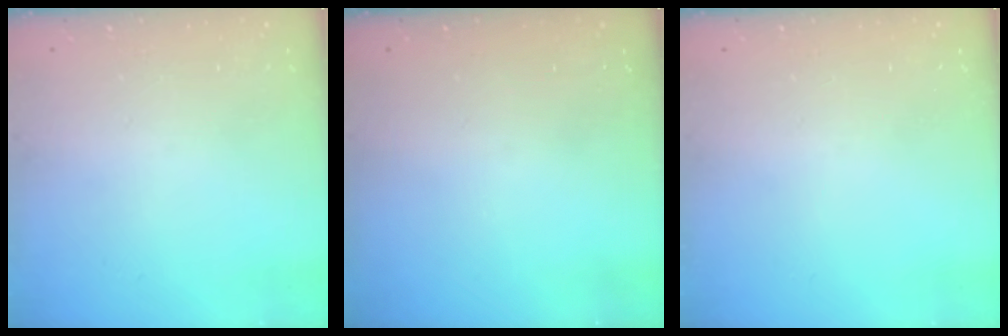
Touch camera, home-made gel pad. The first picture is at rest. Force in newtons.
{"total": 0.0}
{"total": 0.0}